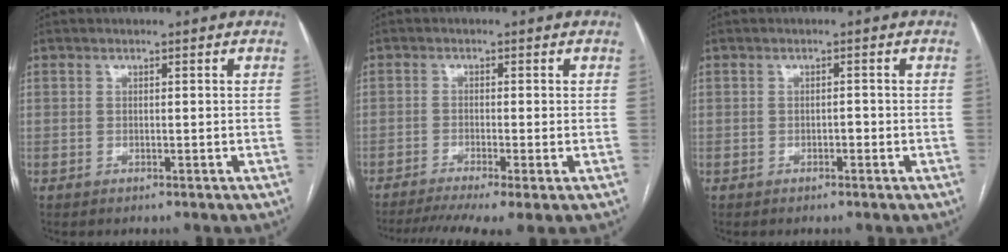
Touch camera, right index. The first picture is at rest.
{"total": 8.1, "force": [-5.5, 1.0, 5.9], "torque": [-0.099, -0.008, -0.093]}
{"total": 0.8, "force": [-0.3, 0.4, 0.6], "torque": [-0.009, 0.003, -0.006]}